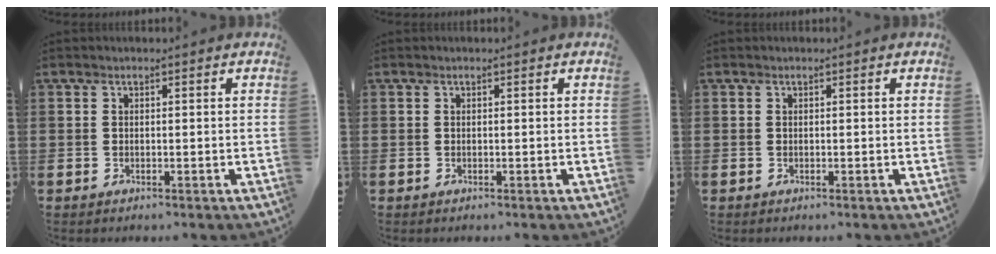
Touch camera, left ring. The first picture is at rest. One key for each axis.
{"total": 0.0}
{"total": 0.0}